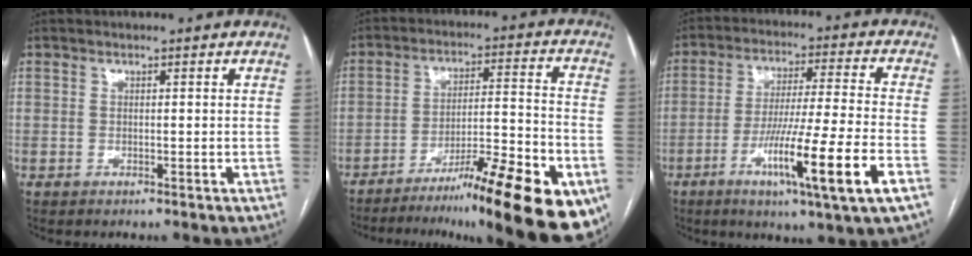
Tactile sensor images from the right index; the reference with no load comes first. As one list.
[{"total": 21.7, "force": [-14.6, 1.4, 16.1], "torque": [-0.154, 0.011, -0.225]}, {"total": 16.2, "force": [-6.7, -0.9, 14.7], "torque": [-0.259, -0.024, -0.112]}]